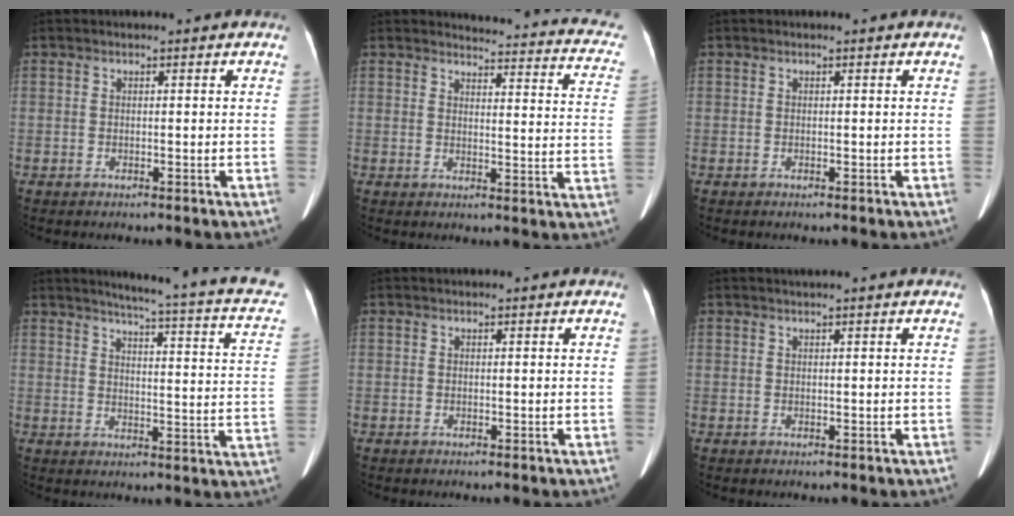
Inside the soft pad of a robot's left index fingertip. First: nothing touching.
{"total": 16.6, "force": [15.4, 3.3, 5.1], "torque": [-0.029, -0.058, 0.135]}
{"total": 0.0}
{"total": 18.7, "force": [15.6, 0.9, 10.3], "torque": [-0.137, -0.048, 0.161]}
{"total": 0.0}
{"total": 1.2, "force": [1.0, -0.3, 0.6], "torque": [-0.013, 0.009, 0.025]}